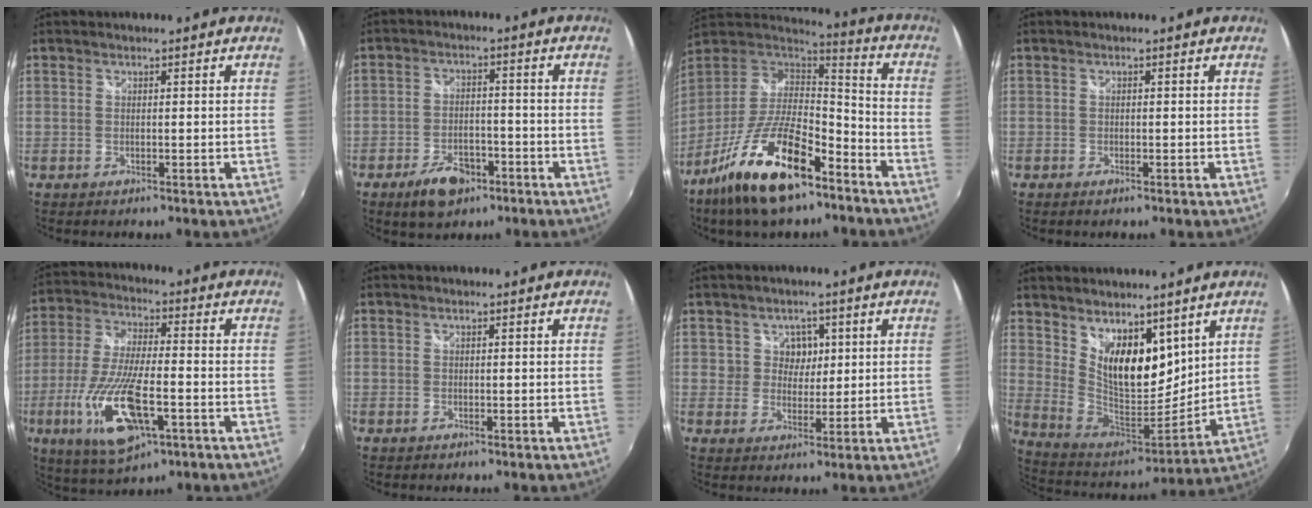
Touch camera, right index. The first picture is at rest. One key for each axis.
{"total": 8.2, "fx": -5.0, "fy": 4.4, "fz": 4.7, "tx": -0.109, "ty": 0.001, "tz": -0.076}
{"total": 21.3, "fx": -12.9, "fy": 7.4, "fz": 15.3, "tx": -0.299, "ty": -0.026, "tz": -0.228}
{"total": 0.9, "fx": -0.7, "fy": 0.4, "fz": 0.4, "tx": -0.008, "ty": -0.005, "tz": -0.014}
{"total": 16.9, "fx": -6.3, "fy": 5.4, "fz": 14.7, "tx": -0.313, "ty": -0.028, "tz": -0.114}
{"total": 0.0}
{"total": 4.1, "fx": 1.3, "fy": 3.8, "fz": 0.8, "tx": -0.008, "ty": 0.010, "tz": 0.022}
{"total": 14.9, "fx": 8.3, "fy": 7.4, "fz": 9.9, "tx": -0.172, "ty": -0.009, "tz": 0.160}